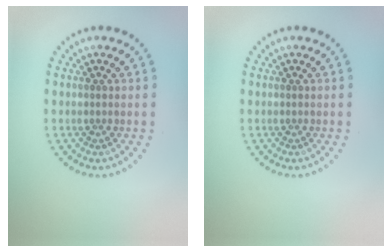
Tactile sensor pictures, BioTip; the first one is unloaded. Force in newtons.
{"total": 0.0}